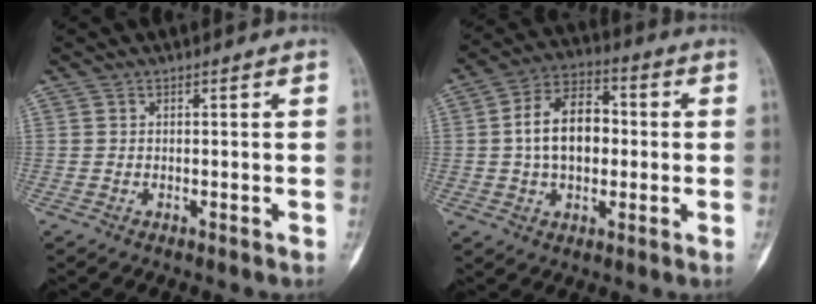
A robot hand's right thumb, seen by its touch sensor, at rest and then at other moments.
{"total": 12.6, "force": [0.3, 8.2, 9.5], "torque": [-0.145, 0.023, 0.000]}